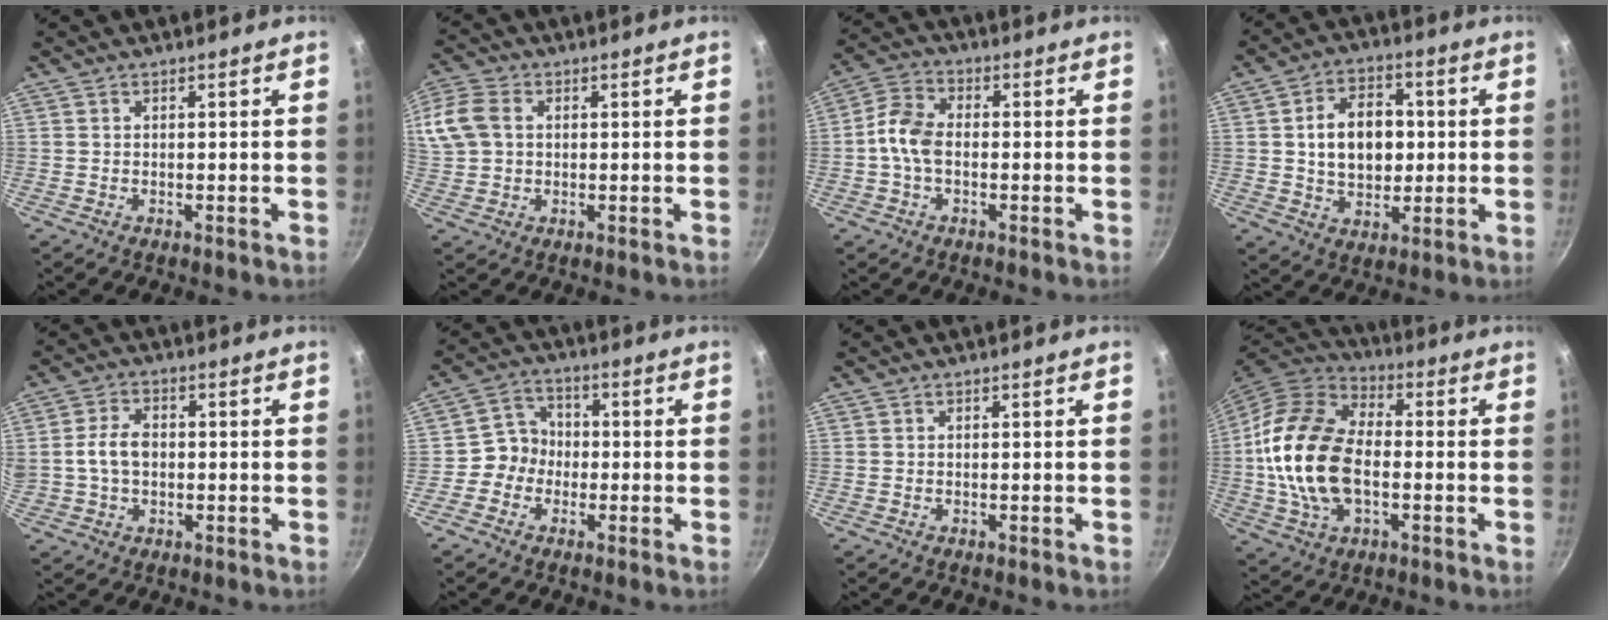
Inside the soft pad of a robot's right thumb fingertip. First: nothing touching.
{"total": 16.8, "force": [3.5, 13.3, 9.7], "torque": [-0.259, 0.044, 0.063]}
{"total": 6.9, "force": [-1.0, 4.4, 5.2], "torque": [-0.101, 0.026, -0.032]}
{"total": 12.0, "force": [0.9, 8.5, 8.4], "torque": [-0.104, 0.009, 0.015]}
{"total": 6.6, "force": [0.0, 4.6, 4.8], "torque": [-0.080, 0.014, -0.004]}
{"total": 5.5, "force": [-1.4, 5.0, 1.7], "torque": [0.007, 0.022, -0.039]}
{"total": 0.0}
{"total": 19.7, "force": [-1.3, 12.3, 15.3], "torque": [-0.282, 0.026, -0.035]}